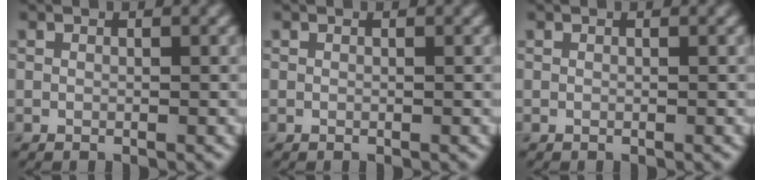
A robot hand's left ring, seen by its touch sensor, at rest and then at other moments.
{"total": 0.0}
{"total": 0.0}